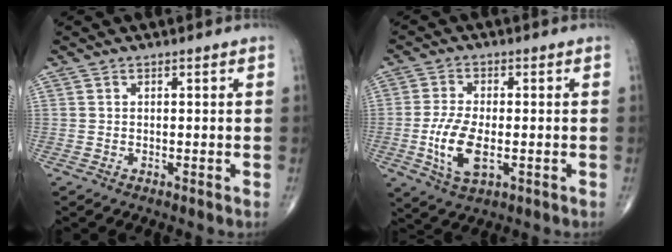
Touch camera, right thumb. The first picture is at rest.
{"total": 8.7, "force": [-1.7, 4.1, 7.5], "torque": [-0.155, -0.003, -0.031]}